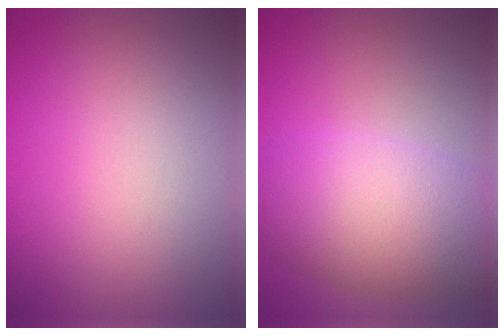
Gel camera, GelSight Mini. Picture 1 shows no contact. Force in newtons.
{"total": 8.2, "press": 8.2, "slide": 0.4}